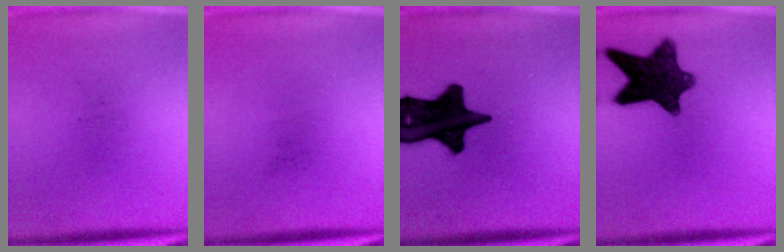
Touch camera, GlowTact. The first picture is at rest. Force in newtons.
{"total": 0.0}
{"total": 18.9}
{"total": 12.1}